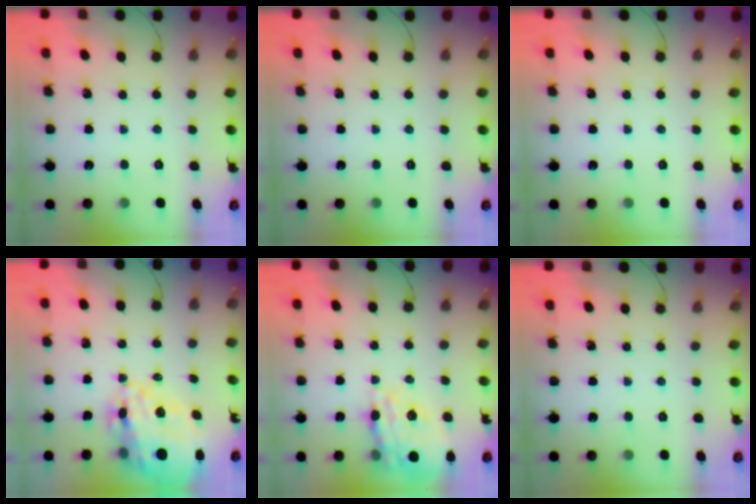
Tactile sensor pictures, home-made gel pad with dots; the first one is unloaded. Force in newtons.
{"total": 0.0}
{"total": 0.0}
{"total": 25.7, "press": 25.2, "slide": 5.1}
{"total": 16.6, "press": 16.2, "slide": 3.6}
{"total": 0.0}